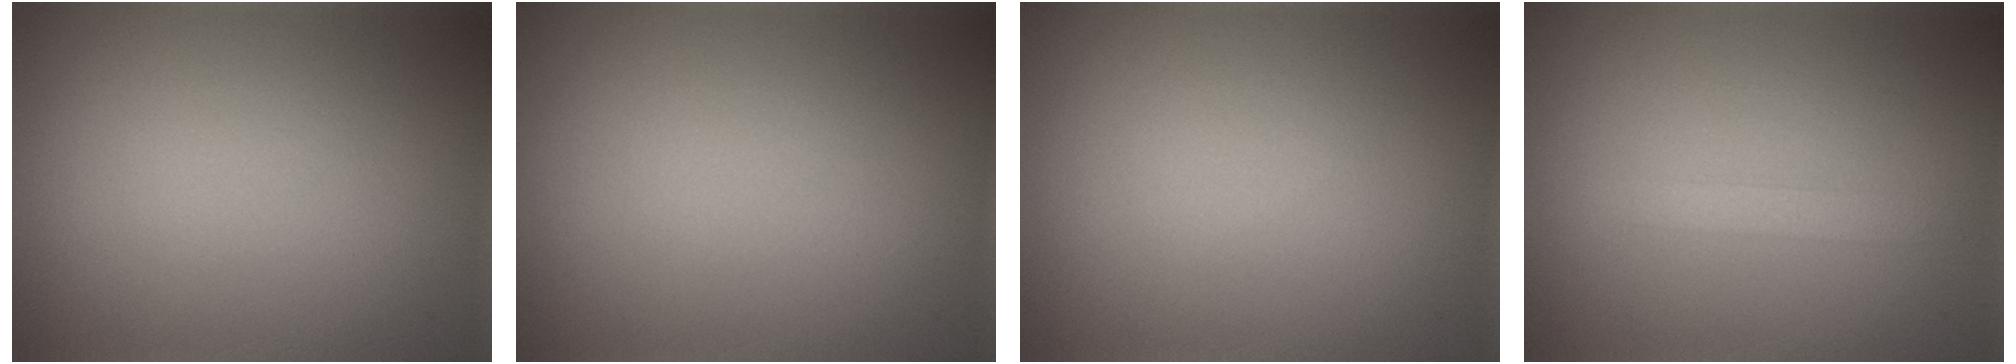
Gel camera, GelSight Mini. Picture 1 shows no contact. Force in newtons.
{"total": 0.0}
{"total": 0.0}
{"total": 1.2, "press": 1.2, "slide": 0.2}